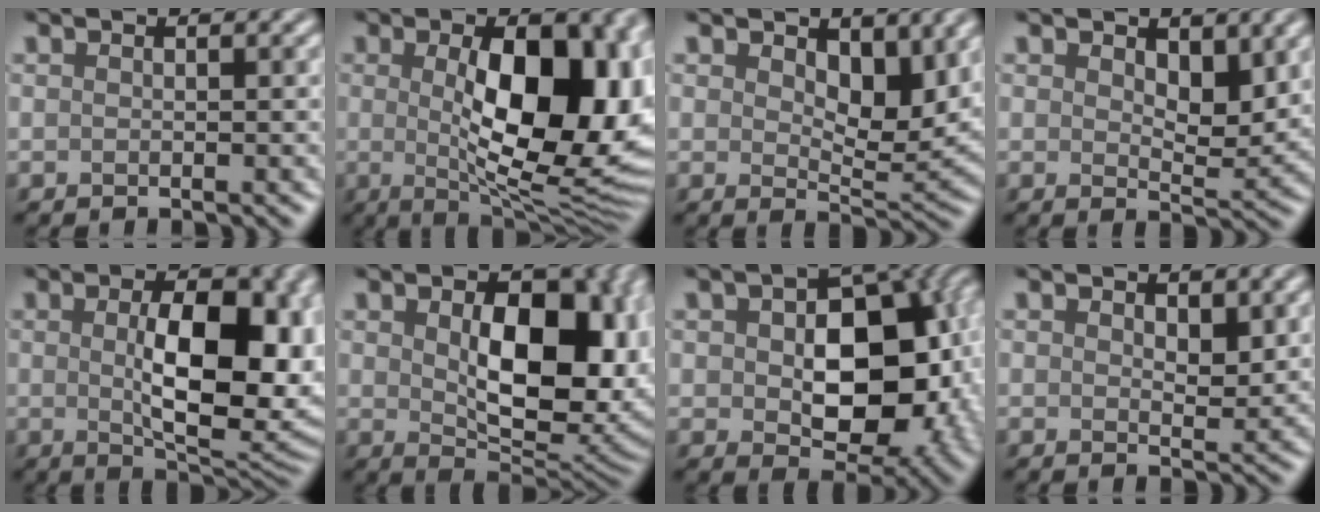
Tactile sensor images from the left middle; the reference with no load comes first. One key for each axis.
{"total": 13.3, "fx": 0.8, "fy": 5.8, "fz": 11.9, "tx": -0.152, "ty": -0.008, "tz": 0.018}
{"total": 4.5, "fx": 2.1, "fy": 2.3, "fz": 3.3, "tx": -0.052, "ty": -0.011, "tz": 0.031}
{"total": 3.4, "fx": 1.5, "fy": 1.8, "fz": 2.5, "tx": -0.040, "ty": -0.010, "tz": 0.024}
{"total": 10.8, "fx": 0.3, "fy": 5.1, "fz": 9.5, "tx": -0.140, "ty": -0.008, "tz": 0.015}
{"total": 11.5, "fx": 1.4, "fy": 6.9, "fz": 9.1, "tx": -0.134, "ty": -0.021, "tz": 0.037}
{"total": 13.7, "fx": 0.2, "fy": 8.8, "fz": 10.5, "tx": -0.129, "ty": -0.006, "tz": 0.019}
{"total": 1.9, "fx": 0.9, "fy": 1.0, "fz": 1.3, "tx": -0.018, "ty": -0.007, "tz": 0.017}